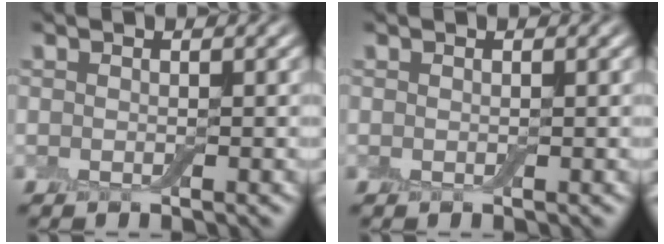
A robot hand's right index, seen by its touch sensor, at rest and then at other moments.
{"total": 0.0}